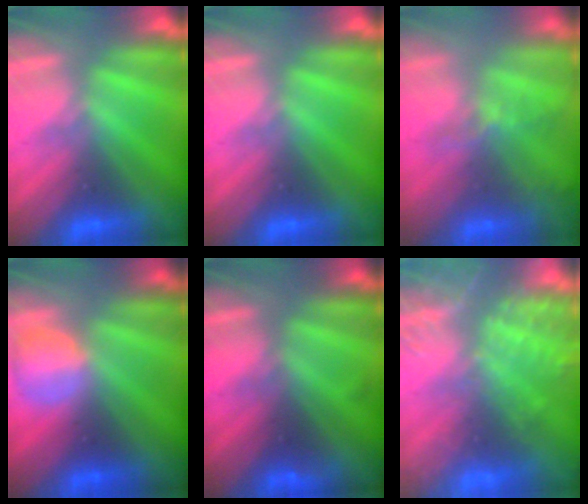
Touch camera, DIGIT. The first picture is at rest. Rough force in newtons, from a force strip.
{"total": 0.0}
{"total": 9.7}
{"total": 2.4}
{"total": 1.2}
{"total": 8.2}